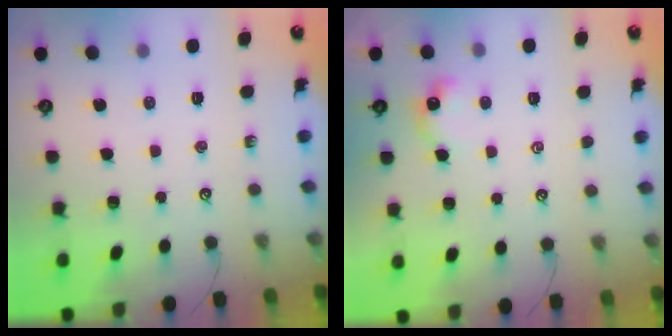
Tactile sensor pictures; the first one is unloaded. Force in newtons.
{"total": 2.6, "press": 2.5, "slide": 0.5}